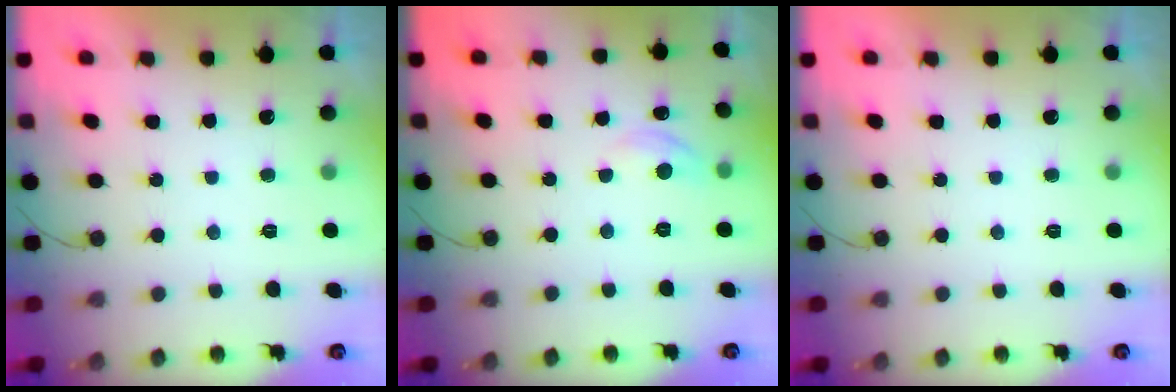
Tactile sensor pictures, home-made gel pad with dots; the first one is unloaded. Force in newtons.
{"total": 5.5, "press": 5.5, "slide": 0.6}
{"total": 0.0}